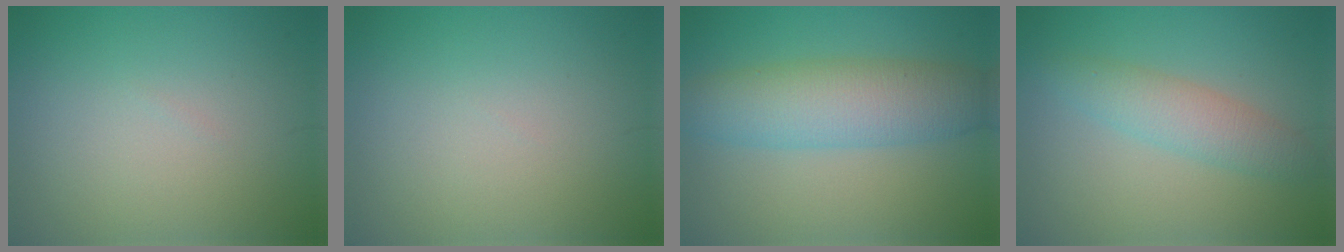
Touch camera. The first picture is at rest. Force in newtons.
{"total": 0.0}
{"total": 6.4, "press": 6.4, "slide": 0.1}
{"total": 3.3, "press": 3.3, "slide": 0.1}